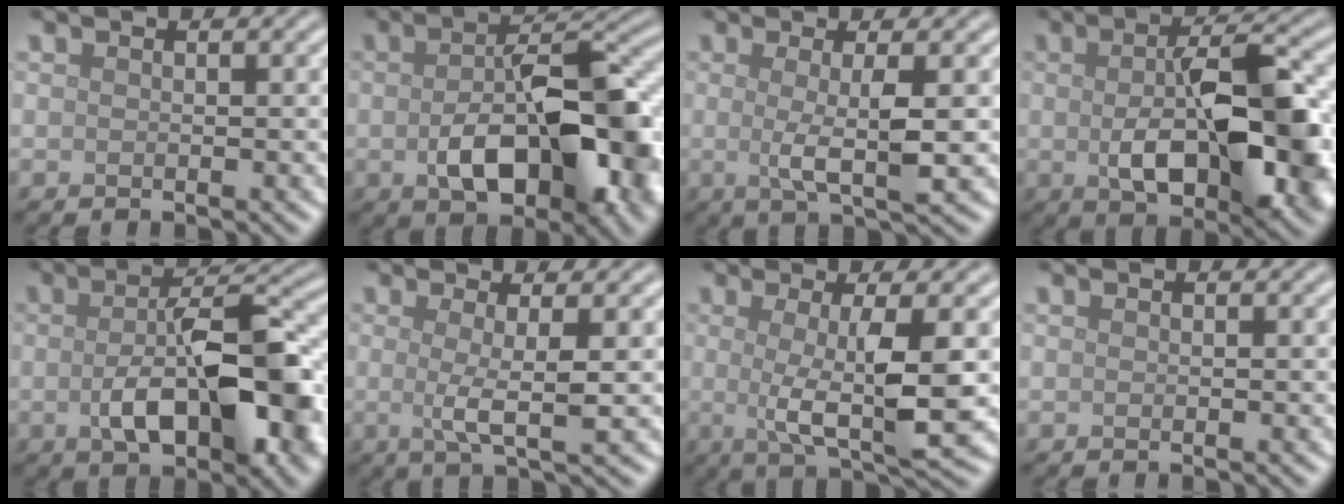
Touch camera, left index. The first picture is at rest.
{"total": 10.5, "force": [-2.2, 5.4, 8.7], "torque": [-0.143, -0.005, -0.034]}
{"total": 3.7, "force": [0.1, 0.7, 3.7], "torque": [-0.063, -0.006, 0.000]}
{"total": 10.8, "force": [-0.9, 4.8, 9.6], "torque": [-0.160, -0.008, -0.011]}
{"total": 10.4, "force": [-1.9, 4.5, 9.2], "torque": [-0.158, -0.006, -0.030]}
{"total": 3.1, "force": [0.2, 0.6, 3.0], "torque": [-0.053, -0.006, -0.001]}
{"total": 6.0, "force": [0.1, 1.2, 5.9], "torque": [-0.099, -0.008, 0.002]}
{"total": 0.0}